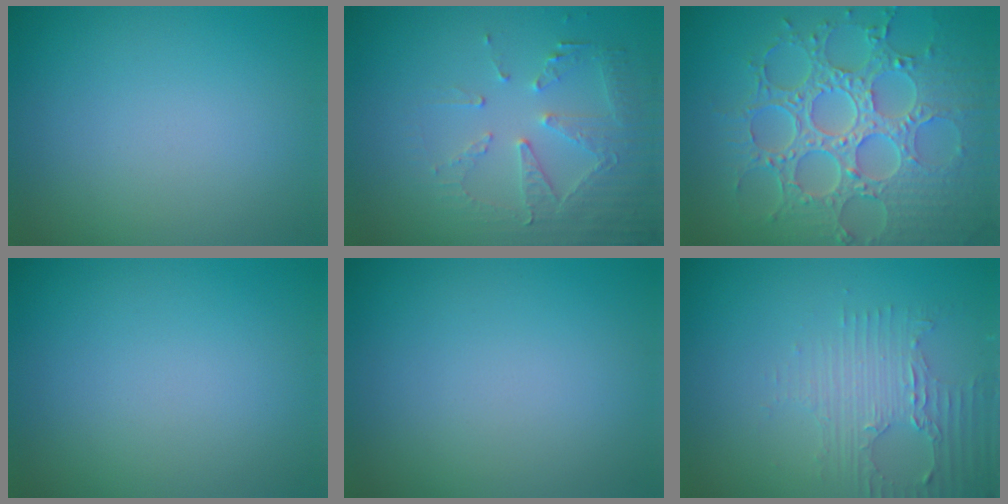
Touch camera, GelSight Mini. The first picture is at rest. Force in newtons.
{"total": 5.3, "press": 3.6, "slide": 3.8}
{"total": 8.8, "press": 6.4, "slide": 5.9}
{"total": 0.0}
{"total": 0.0}
{"total": 3.3, "press": 2.6, "slide": 2.0}